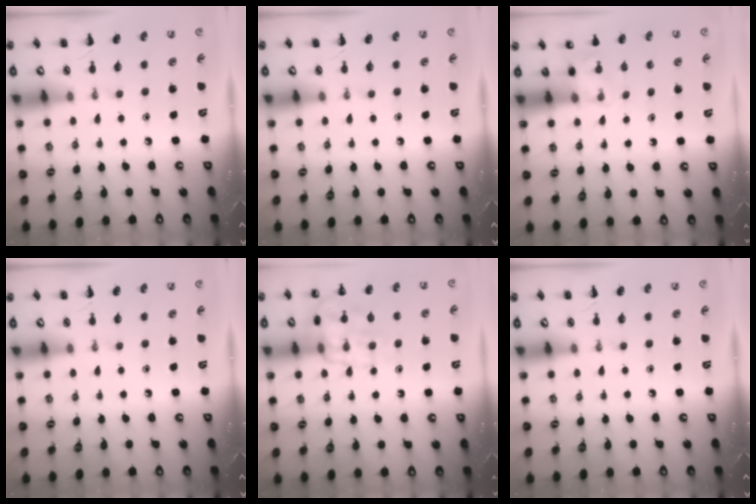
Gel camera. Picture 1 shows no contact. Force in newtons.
{"total": 0.0}
{"total": 4.9, "press": 4.8, "slide": 1.0}
{"total": 0.0}
{"total": 13.3, "press": 13.3, "slide": 1.1}
{"total": 0.0}